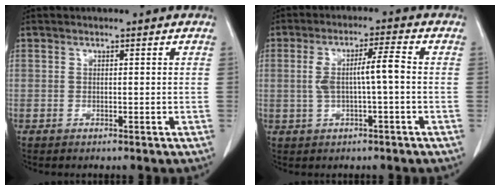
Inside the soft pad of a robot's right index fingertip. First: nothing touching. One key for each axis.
{"total": 5.7, "fx": -0.3, "fy": 0.5, "fz": 5.7, "tx": -0.109, "ty": 0.018, "tz": -0.002}